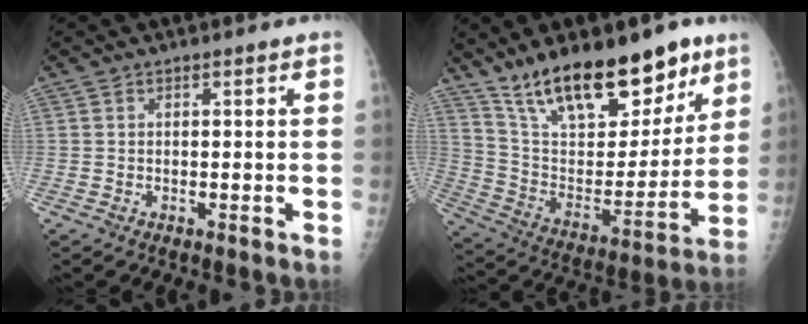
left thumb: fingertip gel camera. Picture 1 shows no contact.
{"total": 23.8, "force": [16.6, 9.7, 14.0], "torque": [-0.181, -0.073, 0.283]}